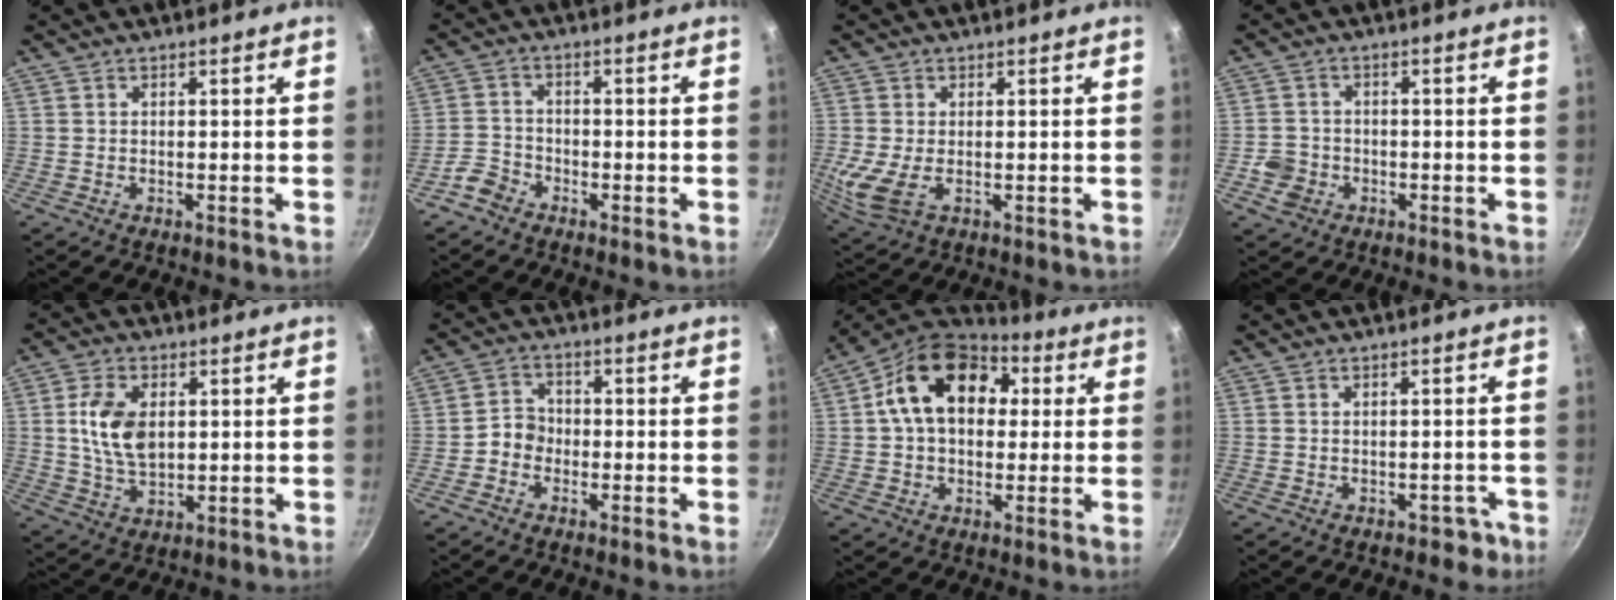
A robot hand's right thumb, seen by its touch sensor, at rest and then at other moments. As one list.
[{"total": 4.0, "force": [-2.8, 2.7, 1.1], "torque": [-0.013, 0.031, -0.057]}, {"total": 7.1, "force": [-0.7, 4.1, 5.7], "torque": [-0.119, -0.015, -0.007]}, {"total": 4.6, "force": [-1.8, 4.0, 1.3], "torque": [-0.014, 0.021, -0.031]}, {"total": 9.9, "force": [1.6, 6.2, 7.5], "torque": [-0.129, -0.008, 0.031]}, {"total": 3.9, "force": [-1.5, 3.3, 1.4], "torque": [0.000, 0.023, -0.034]}, {"total": 17.4, "force": [3.6, 12.3, 11.8], "torque": [-0.164, 0.026, 0.039]}, {"total": 2.6, "force": [-1.4, 1.9, 1.1], "torque": [0.010, 0.031, 0.004]}]